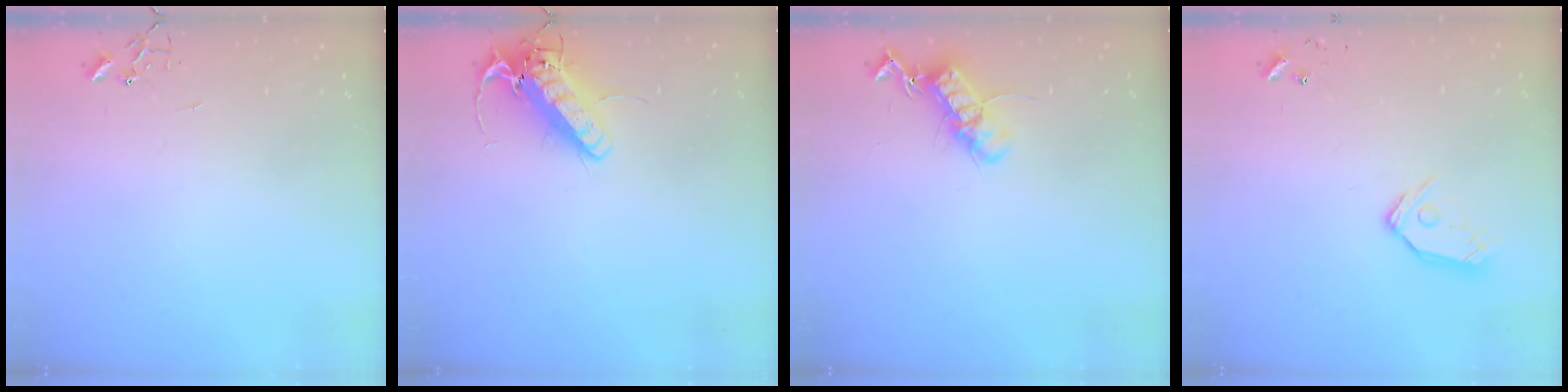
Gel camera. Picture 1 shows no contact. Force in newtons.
{"total": 14.8, "press": 14.5, "slide": 2.9}
{"total": 13.0, "press": 13.0, "slide": 0.3}
{"total": 10.1, "press": 10.1, "slide": 1.2}